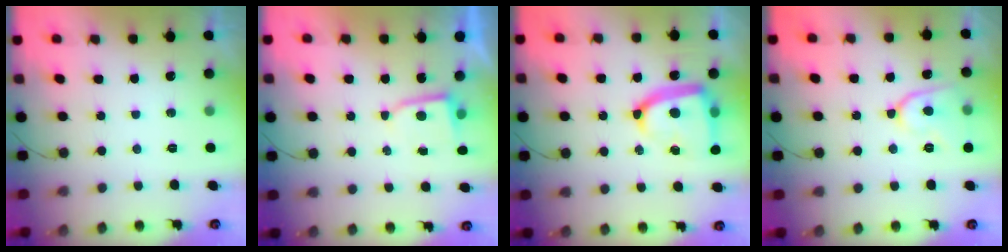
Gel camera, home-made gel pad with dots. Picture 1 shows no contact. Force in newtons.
{"total": 2.2, "press": 2.2, "slide": 0.3}
{"total": 16.4, "press": 16.4, "slide": 1.3}
{"total": 10.1, "press": 10.1, "slide": 1.0}